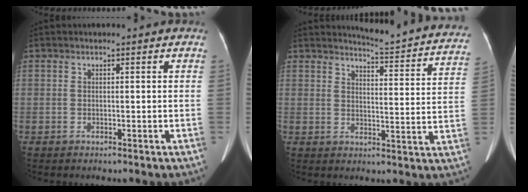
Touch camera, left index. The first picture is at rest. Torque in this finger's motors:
{"motor_torque": [0.49, -1.00, 0.01, 0.01]}